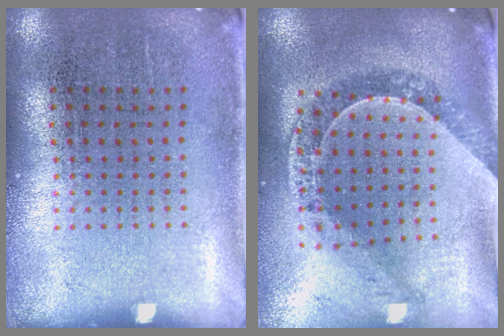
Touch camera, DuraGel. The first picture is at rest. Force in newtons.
{"total": 1.1, "press": 1.1, "slide": 0.1}